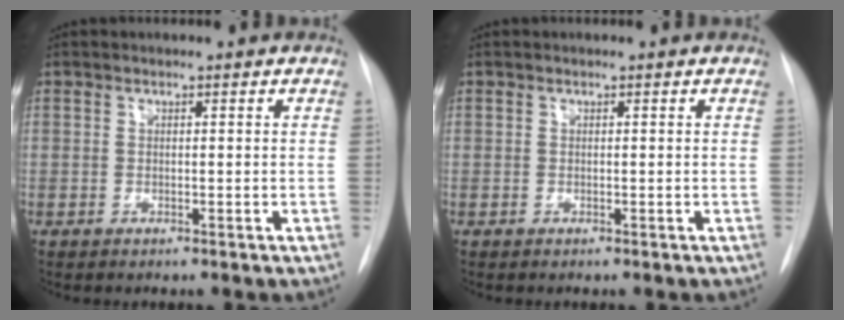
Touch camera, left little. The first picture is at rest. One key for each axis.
{"total": 0.0}